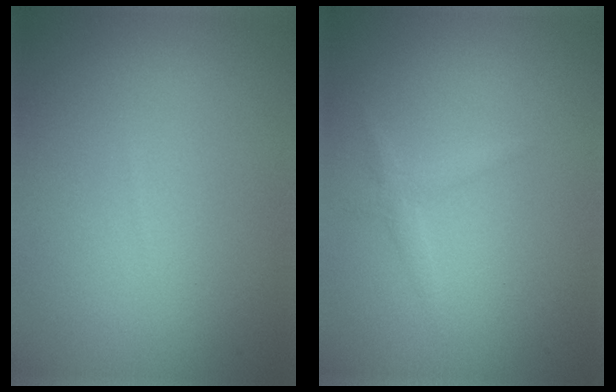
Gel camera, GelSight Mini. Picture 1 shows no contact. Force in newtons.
{"total": 1.1, "press": 1.1, "slide": 0.0}